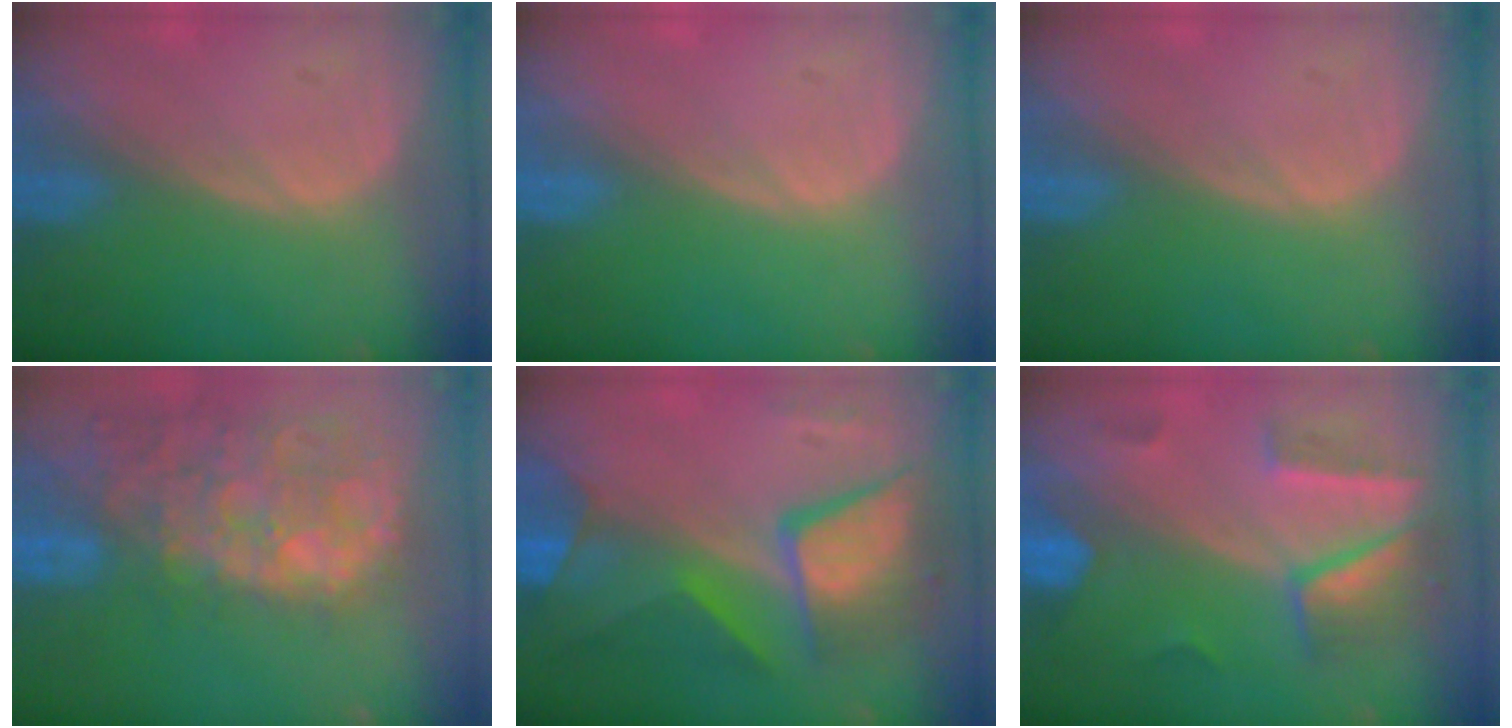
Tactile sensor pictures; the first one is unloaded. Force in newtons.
{"total": 0.0}
{"total": 0.0}
{"total": 14.1, "press": 11.6, "slide": 8.1}
{"total": 10.7, "press": 10.7, "slide": 1.0}
{"total": 6.8, "press": 6.8, "slide": 0.2}